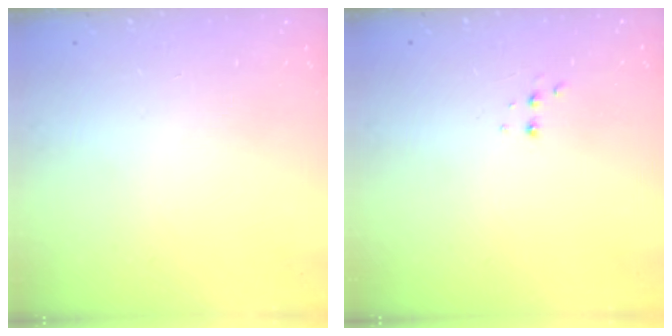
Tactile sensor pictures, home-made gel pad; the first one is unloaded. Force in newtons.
{"total": 2.9, "press": 2.7, "slide": 1.0}